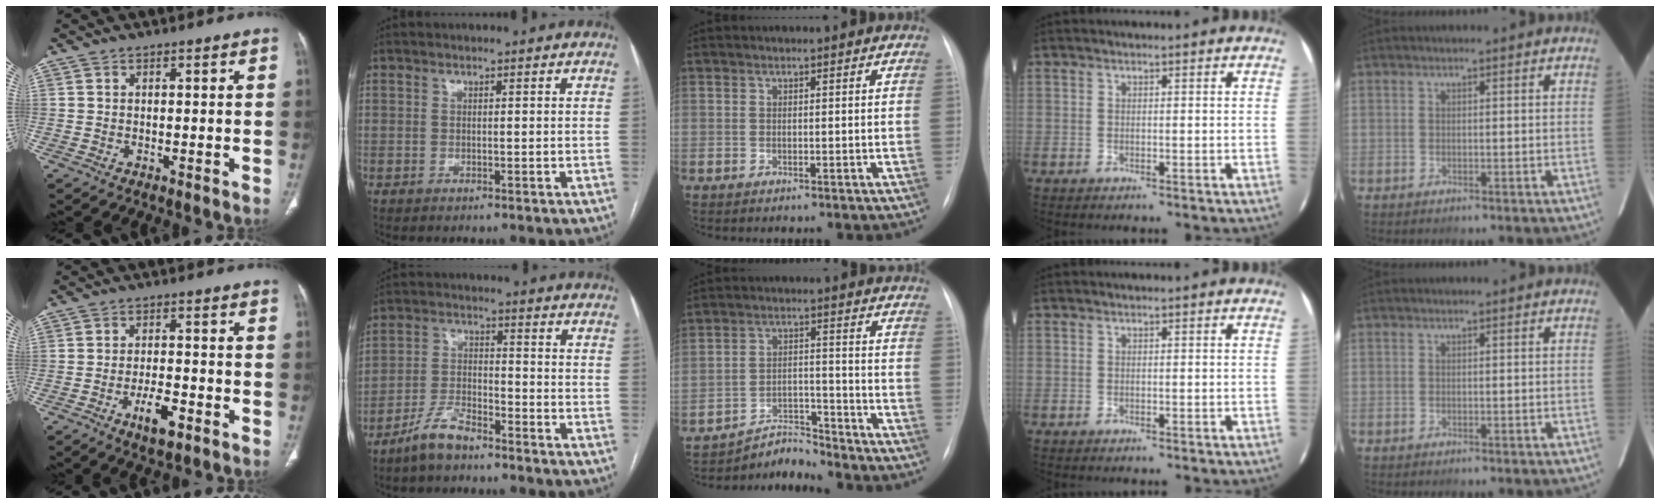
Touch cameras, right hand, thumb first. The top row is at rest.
{"thumb": {"total": 5.8, "force": [-3.0, 2.1, 4.5], "torque": [-0.076, 0.011, -0.046]}, "index": {"total": 6.4, "force": [-5.1, 2.2, 3.1], "torque": [-0.070, 0.002, -0.098]}, "middle": {"total": 5.1, "force": [-5.0, 0.1, -1.2], "torque": [0.019, 0.014, -0.079]}}